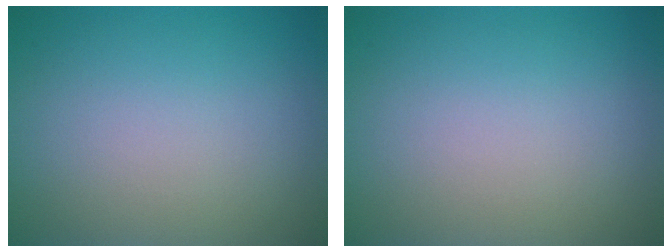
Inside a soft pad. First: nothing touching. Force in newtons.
{"total": 0.0}